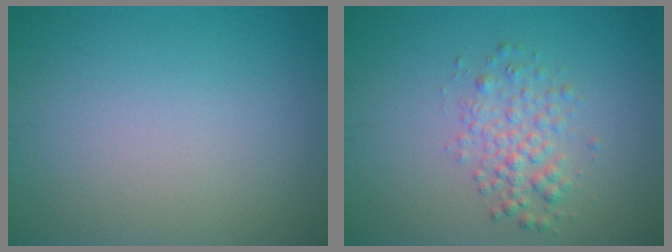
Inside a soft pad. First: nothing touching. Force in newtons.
{"total": 2.6, "press": 2.6, "slide": 0.1}